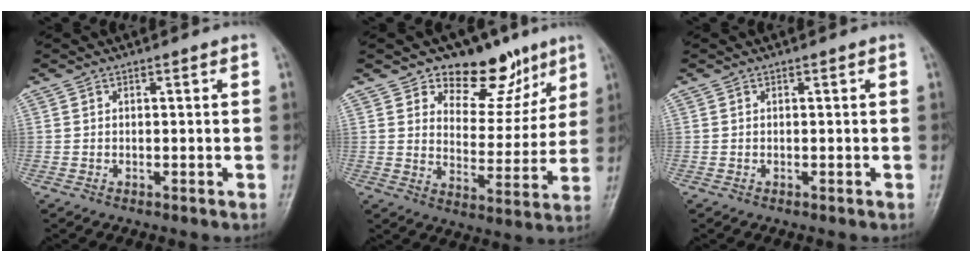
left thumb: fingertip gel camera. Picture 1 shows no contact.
{"total": 13.8, "force": [9.4, 8.1, 5.9], "torque": [-0.024, -0.050, 0.145]}
{"total": 0.0}